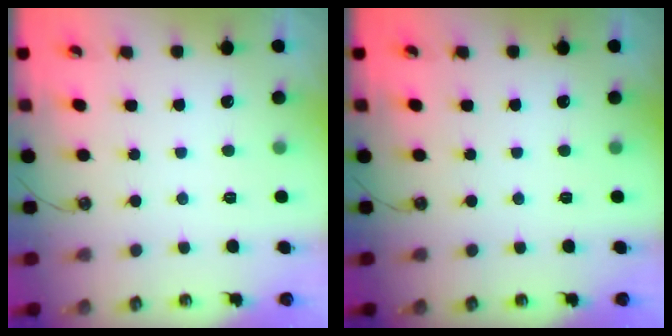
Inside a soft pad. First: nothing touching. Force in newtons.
{"total": 0.0}